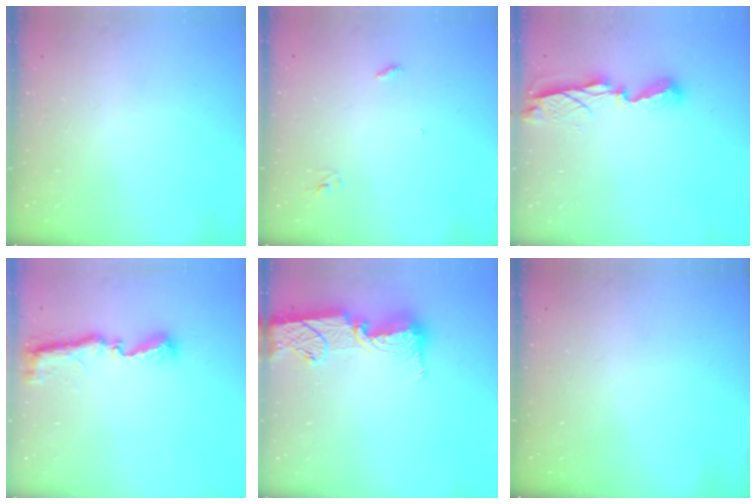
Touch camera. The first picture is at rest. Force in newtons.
{"total": 2.8, "press": 2.8, "slide": 0.2}
{"total": 8.3, "press": 8.3, "slide": 0.7}
{"total": 8.8, "press": 8.8, "slide": 0.7}
{"total": 16.0, "press": 15.9, "slide": 1.4}
{"total": 0.0}